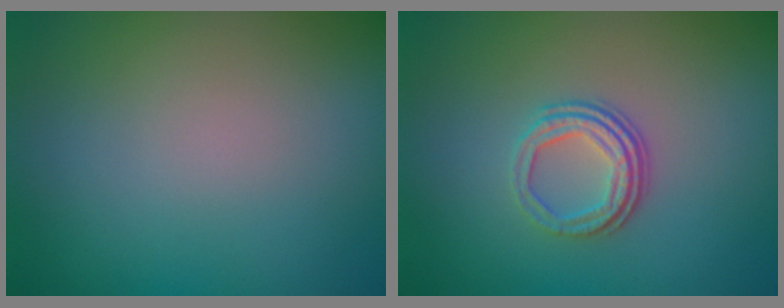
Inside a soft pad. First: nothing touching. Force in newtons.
{"total": 3.1, "press": 2.3, "slide": 2.1}